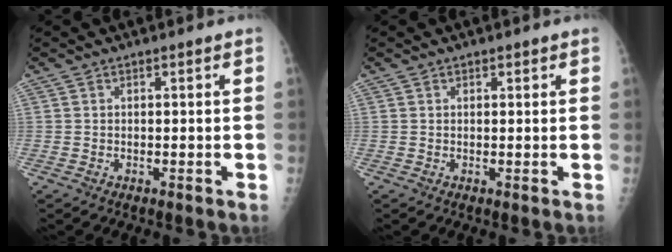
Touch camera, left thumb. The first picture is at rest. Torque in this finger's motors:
{"motor_torque": [-0.32, -0.17, -0.12, -0.11, 0.03]}